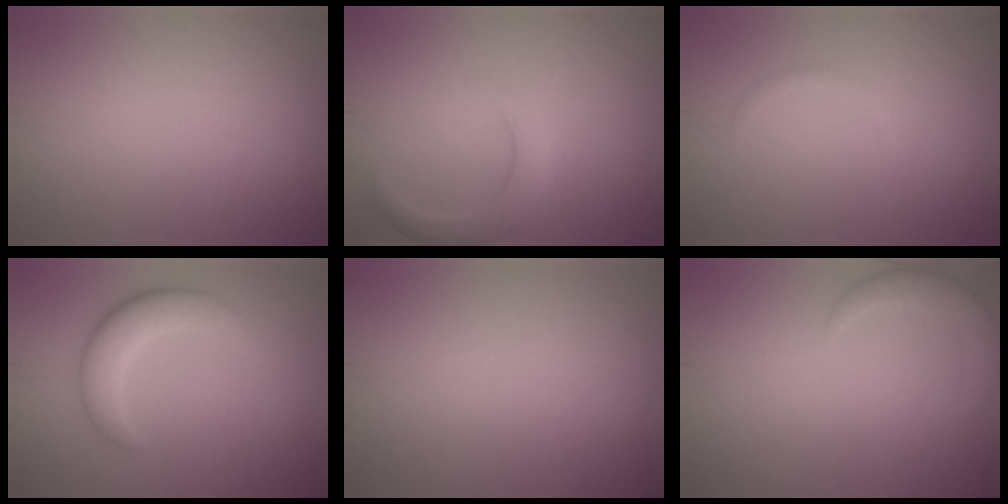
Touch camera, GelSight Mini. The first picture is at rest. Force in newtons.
{"total": 2.8, "press": 2.8, "slide": 0.4}
{"total": 0.6, "press": 0.6, "slide": 0.0}
{"total": 4.1, "press": 4.1, "slide": 0.4}
{"total": 0.0}
{"total": 2.9, "press": 2.9, "slide": 0.3}